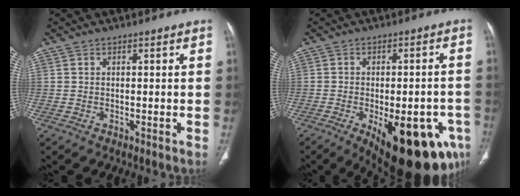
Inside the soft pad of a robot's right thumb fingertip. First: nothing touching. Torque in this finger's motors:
{"motor_torque": [3.05, 1.96, 1.37, -1.40, 0.48]}